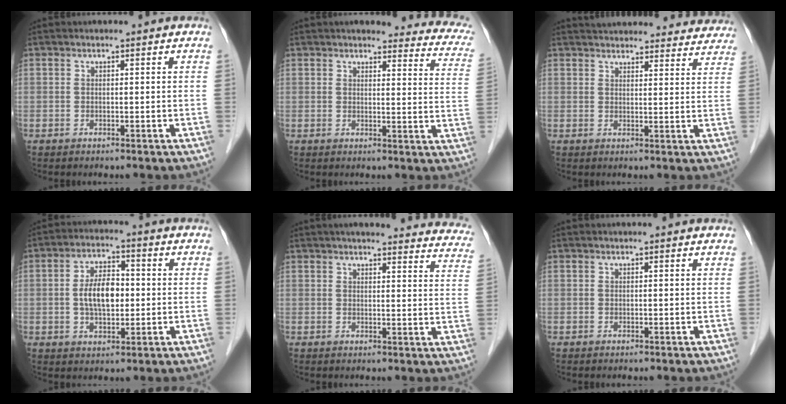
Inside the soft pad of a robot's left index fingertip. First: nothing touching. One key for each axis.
{"total": 17.8, "fx": 16.1, "fy": 3.9, "fz": 6.5, "tx": -0.041, "ty": -0.035, "tz": 0.153}
{"total": 23.2, "fx": 21.8, "fy": 5.3, "fz": 6.0, "tx": -0.084, "ty": -0.010, "tz": 0.259}
{"total": 7.2, "fx": -0.4, "fy": 3.6, "fz": 6.2, "tx": -0.123, "ty": 0.006, "tz": -0.007}
{"total": 24.9, "fx": 23.1, "fy": 3.9, "fz": 8.5, "tx": -0.100, "ty": -0.046, "tz": 0.250}
{"total": 0.8, "fx": 0.8, "fy": 0.0, "fz": 0.3, "tx": -0.009, "ty": 0.008, "tz": 0.007}